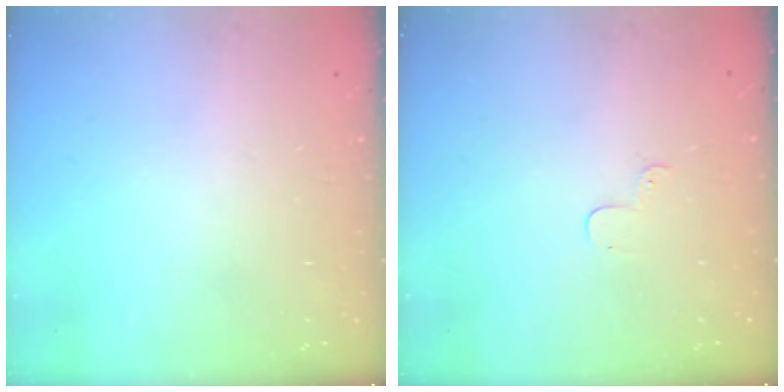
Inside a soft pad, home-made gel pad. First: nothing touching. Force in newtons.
{"total": 2.9, "press": 2.8, "slide": 0.3}